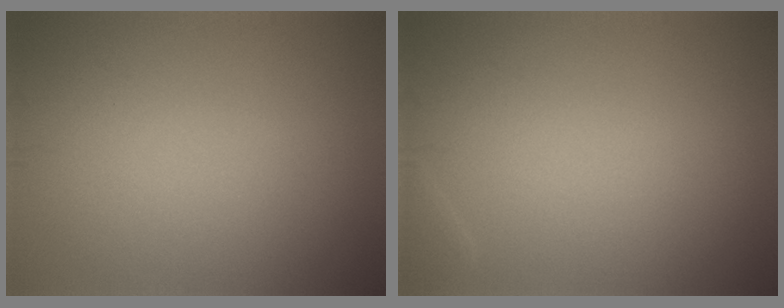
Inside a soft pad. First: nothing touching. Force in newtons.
{"total": 0.5, "press": 0.5, "slide": 0.1}